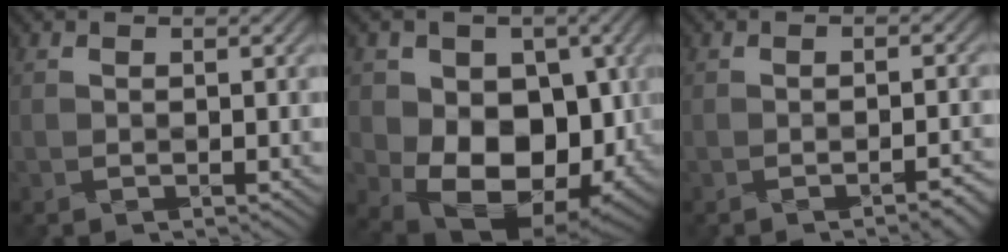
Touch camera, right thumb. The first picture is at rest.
{"total": 13.7, "force": [-1.5, 10.2, 8.9], "torque": [-0.131, -0.037, -0.019]}
{"total": 2.6, "force": [-1.3, 0.5, 2.2], "torque": [-0.029, 0.004, -0.024]}